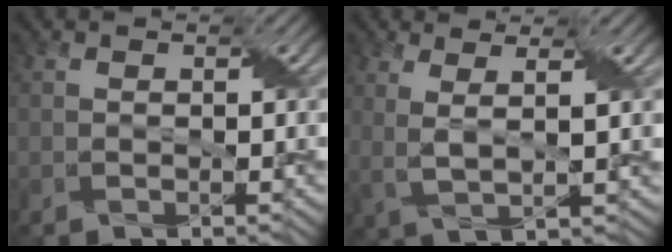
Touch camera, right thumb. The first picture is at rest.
{"total": 3.7, "force": [1.8, 0.7, 3.2], "torque": [-0.071, 0.000, 0.041]}